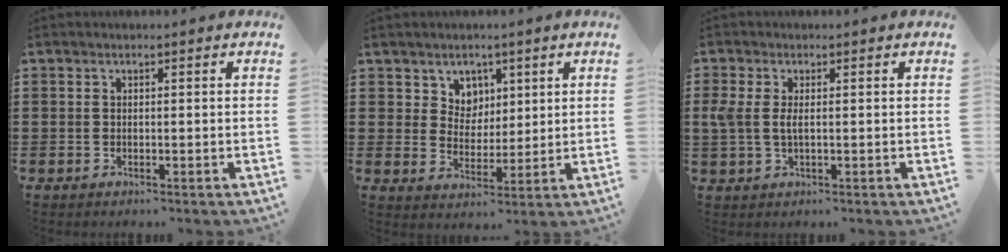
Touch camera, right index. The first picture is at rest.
{"total": 4.9, "force": [2.9, 3.9, 0.2], "torque": [-0.030, 0.007, 0.054]}
{"total": 2.9, "force": [0.2, 1.3, 2.7], "torque": [-0.075, -0.003, -0.005]}